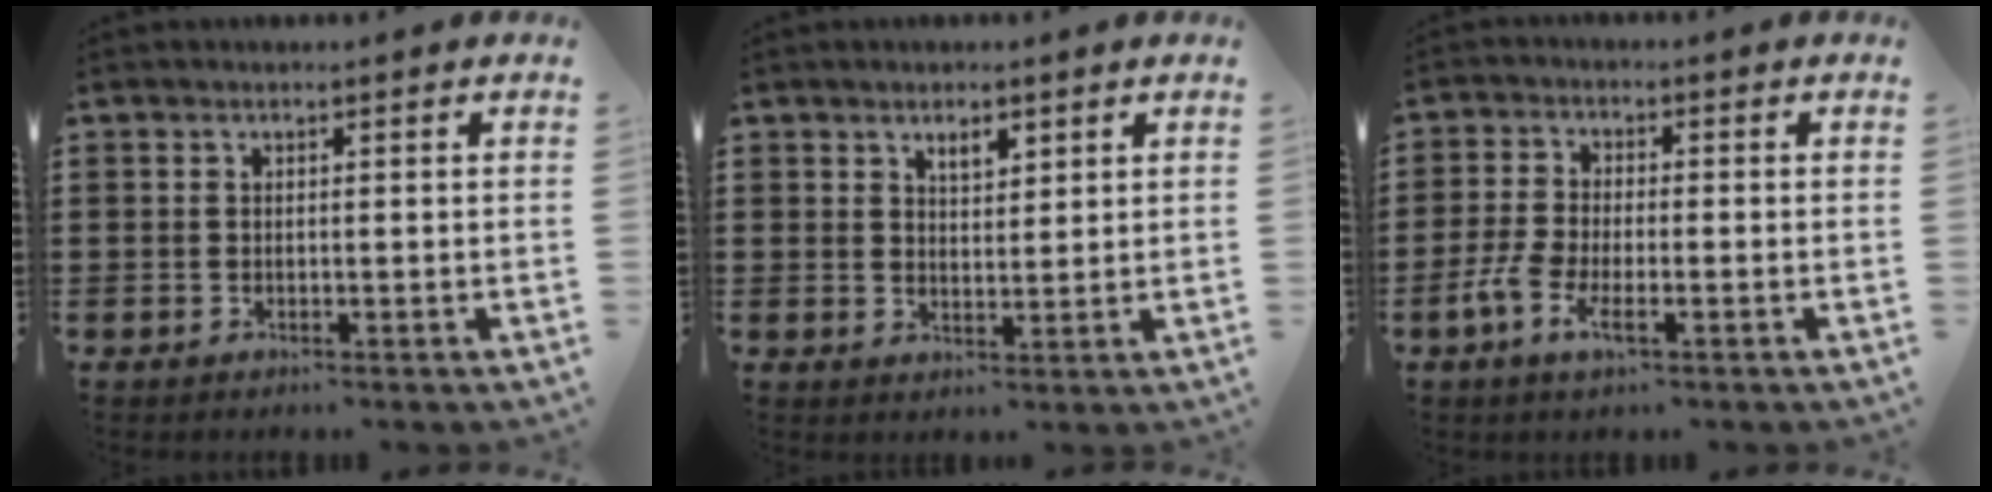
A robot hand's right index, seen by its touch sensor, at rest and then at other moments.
{"total": 2.5, "force": [1.8, 1.1, 1.4], "torque": [-0.024, 0.000, 0.031]}
{"total": 4.4, "force": [-2.1, 1.7, 3.5], "torque": [-0.088, -0.002, -0.047]}